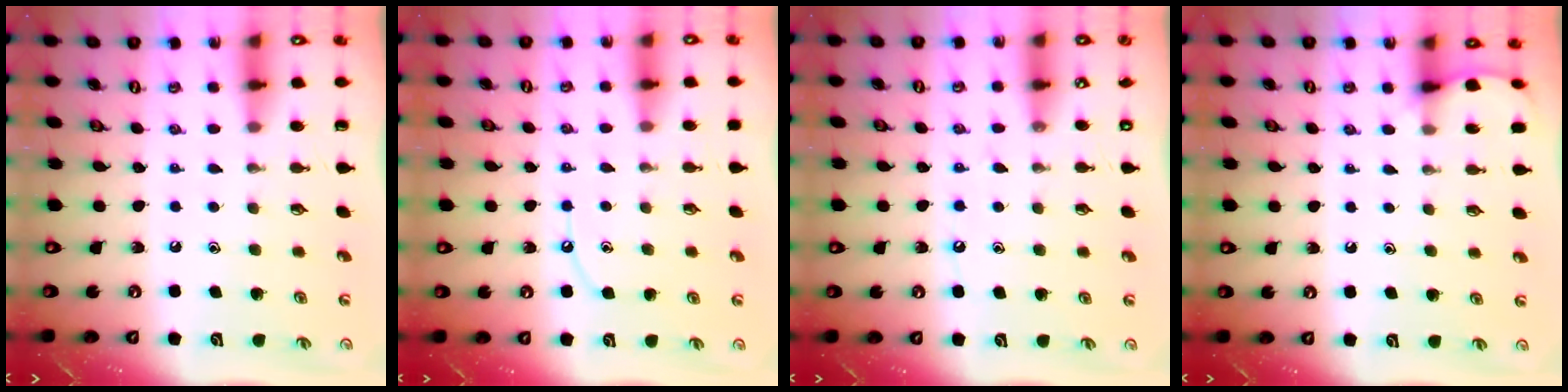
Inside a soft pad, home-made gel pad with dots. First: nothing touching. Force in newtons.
{"total": 5.3, "press": 5.2, "slide": 0.6}
{"total": 7.7, "press": 7.7, "slide": 0.4}
{"total": 3.9, "press": 3.9, "slide": 0.5}